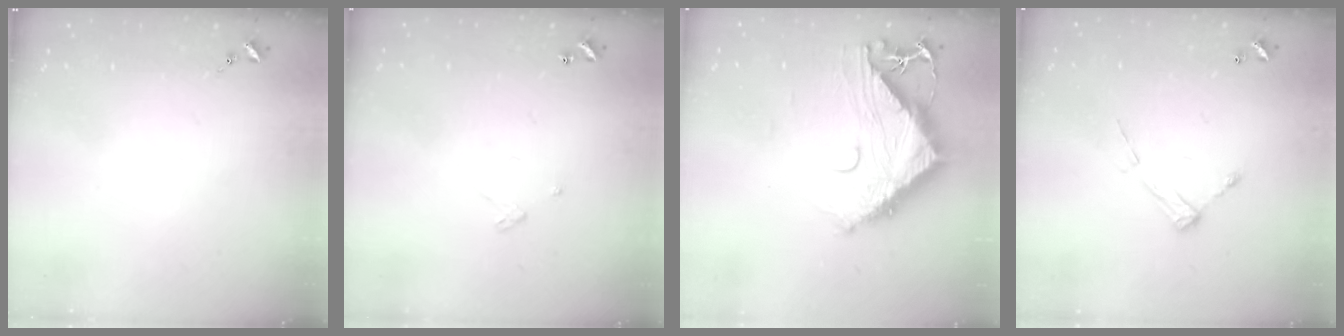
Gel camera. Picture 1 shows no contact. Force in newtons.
{"total": 3.4, "press": 3.4, "slide": 0.1}
{"total": 14.1, "press": 14.0, "slide": 1.3}
{"total": 8.2, "press": 8.2, "slide": 0.5}